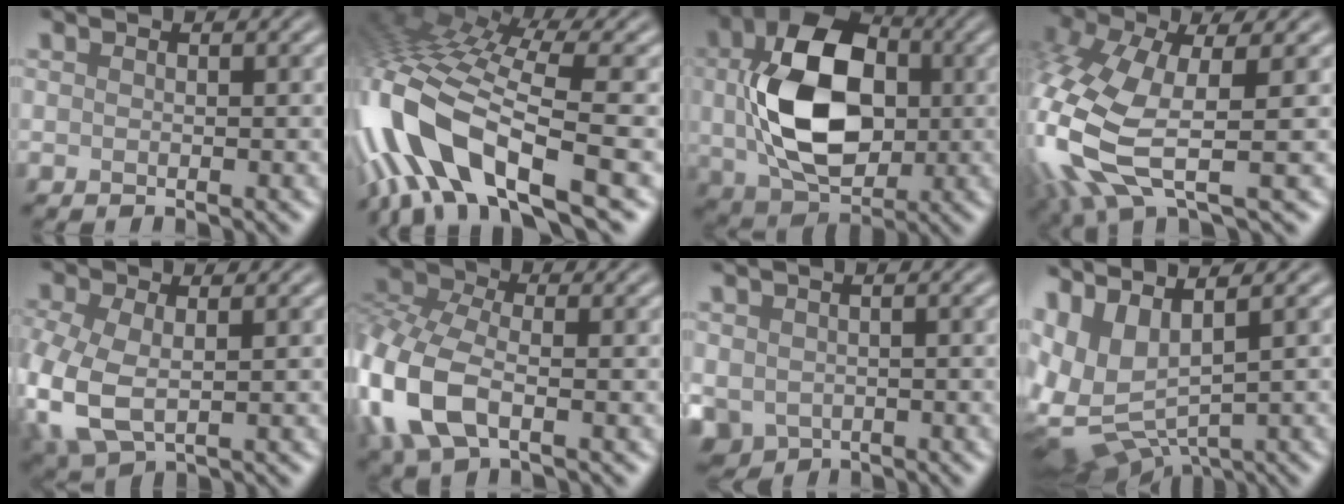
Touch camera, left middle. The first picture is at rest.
{"total": 12.9, "force": [-3.9, 5.2, 11.1], "torque": [-0.237, 0.000, -0.070]}
{"total": 12.6, "force": [0.8, 8.4, 9.4], "torque": [-0.187, 0.002, 0.018]}
{"total": 10.8, "force": [-1.5, 5.0, 9.5], "torque": [-0.256, -0.028, -0.028]}
{"total": 7.2, "force": [-1.5, 4.4, 5.5], "torque": [-0.159, -0.024, -0.025]}
{"total": 8.7, "force": [-2.5, 5.0, 6.6], "torque": [-0.175, -0.008, -0.064]}
{"total": 3.6, "force": [-0.1, 2.7, 2.3], "torque": [-0.050, -0.010, 0.005]}
{"total": 7.5, "force": [0.3, 4.4, 6.1], "torque": [-0.147, -0.014, 0.022]}